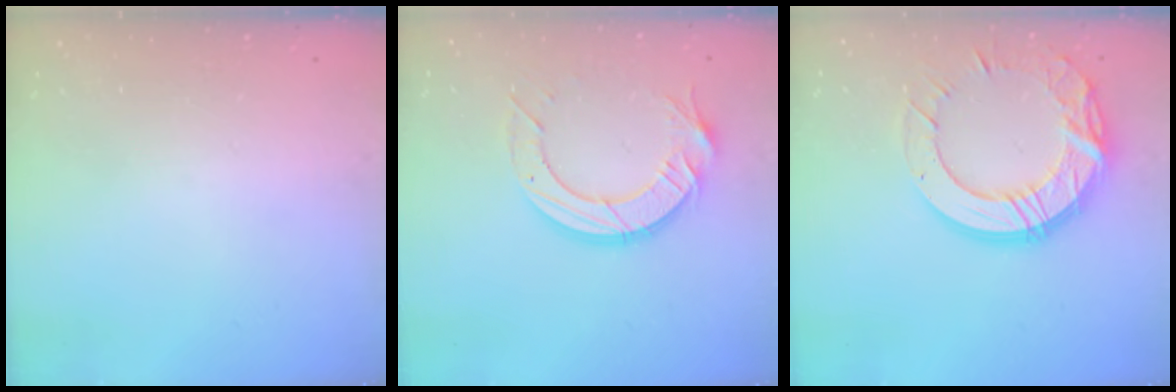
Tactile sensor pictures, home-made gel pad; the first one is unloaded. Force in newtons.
{"total": 12.1, "press": 12.1, "slide": 1.0}
{"total": 18.4, "press": 18.3, "slide": 1.1}